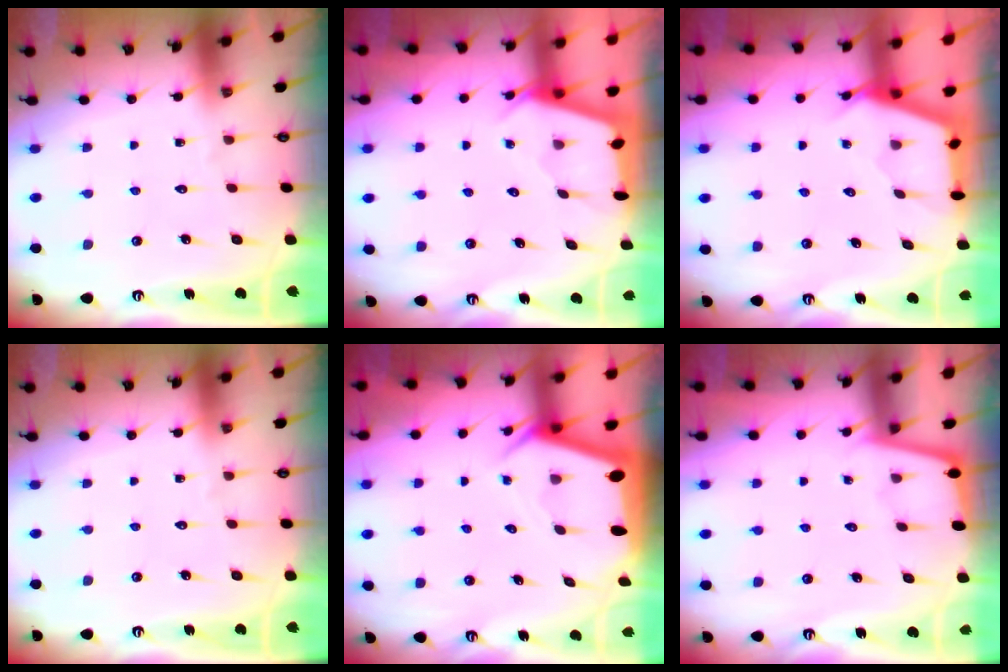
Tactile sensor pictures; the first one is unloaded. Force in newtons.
{"total": 2.5, "press": 2.5, "slide": 0.3}
{"total": 3.0, "press": 3.0, "slide": 0.4}
{"total": 0.0}
{"total": 3.0, "press": 2.9, "slide": 0.4}
{"total": 1.9, "press": 1.8, "slide": 0.3}